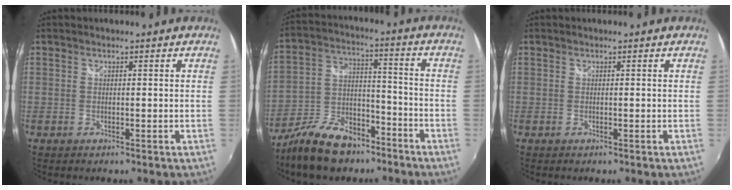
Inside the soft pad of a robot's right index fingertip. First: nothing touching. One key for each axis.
{"total": 15.1, "fx": -10.9, "fy": 7.2, "fz": 7.5, "tx": -0.166, "ty": 0.004, "tz": -0.186}
{"total": 0.0}